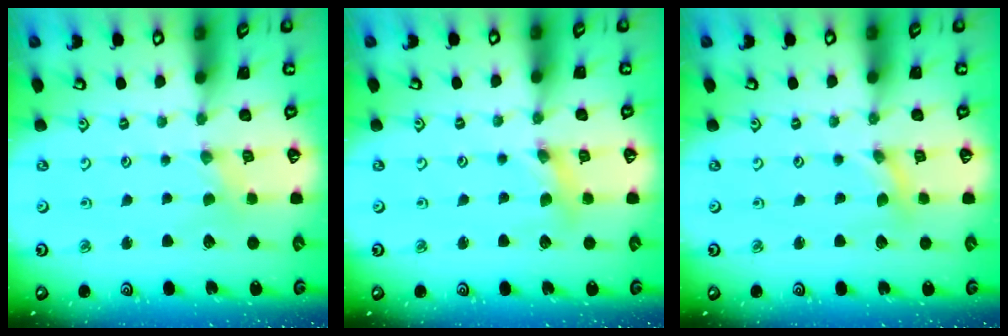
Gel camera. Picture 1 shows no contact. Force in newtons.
{"total": 3.5, "press": 3.4, "slide": 0.3}
{"total": 0.0}